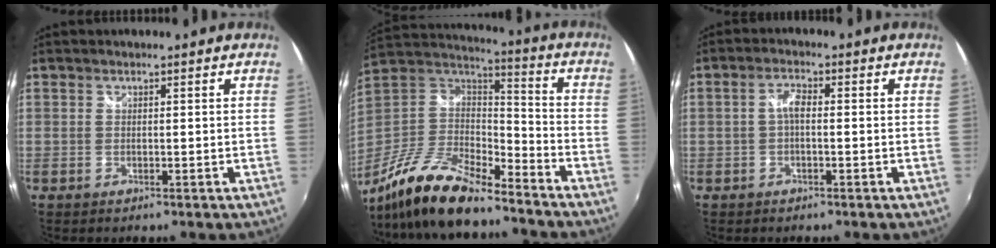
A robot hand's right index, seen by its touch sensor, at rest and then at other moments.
{"total": 19.6, "force": [-15.0, 5.5, 11.4], "torque": [-0.244, -0.022, -0.278]}
{"total": 2.6, "force": [-0.4, 1.1, 2.4], "torque": [-0.048, 0.009, -0.007]}